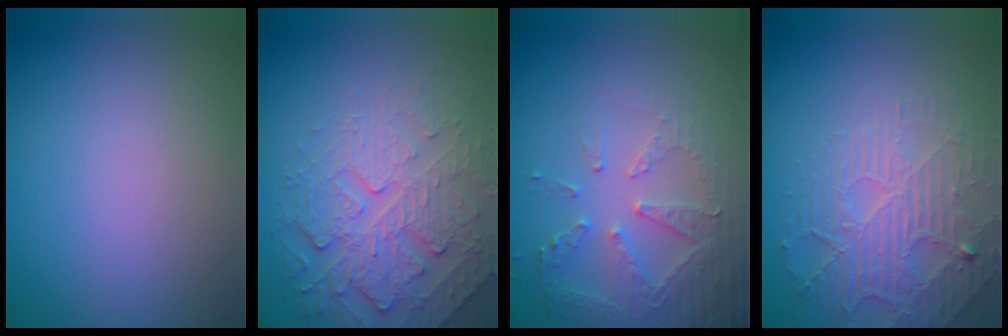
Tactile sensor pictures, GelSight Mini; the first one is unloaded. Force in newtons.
{"total": 4.3, "press": 4.0, "slide": 1.7}
{"total": 5.2, "press": 3.8, "slide": 3.5}
{"total": 4.1, "press": 3.8, "slide": 1.6}